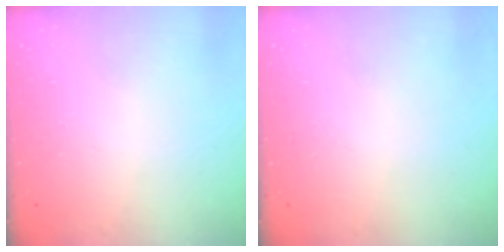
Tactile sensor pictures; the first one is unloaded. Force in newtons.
{"total": 0.0}